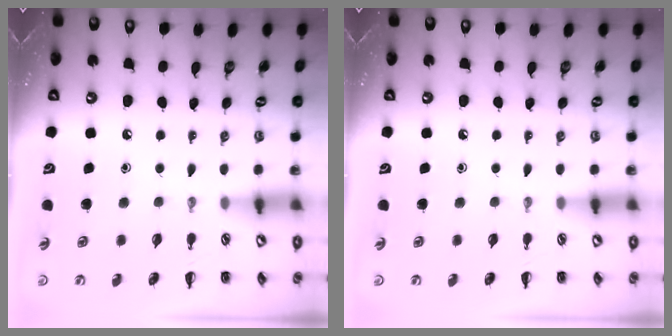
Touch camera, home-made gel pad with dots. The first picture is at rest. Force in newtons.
{"total": 0.0}